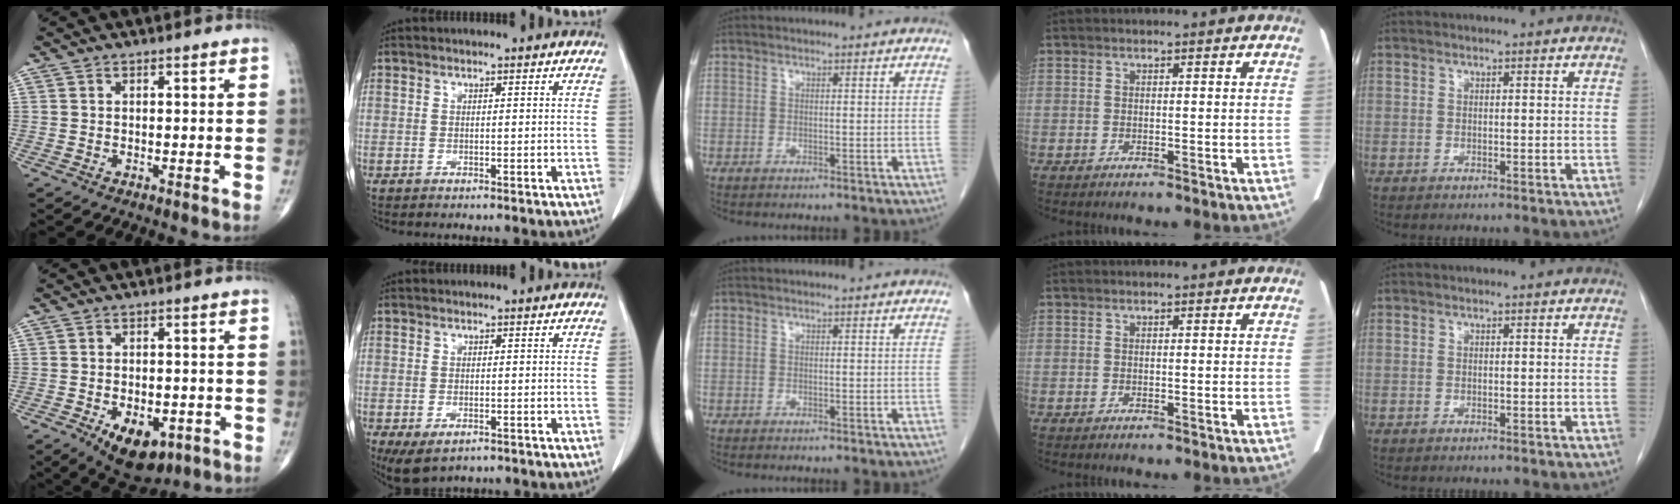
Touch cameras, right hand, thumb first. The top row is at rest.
{"thumb": {"total": 10.4, "force": [-4.9, 5.9, 7.1], "torque": [-0.086, 0.010, -0.061]}, "index": {"total": 4.7, "force": [-2.7, 2.5, 3.0], "torque": [-0.055, -0.009, -0.034]}}